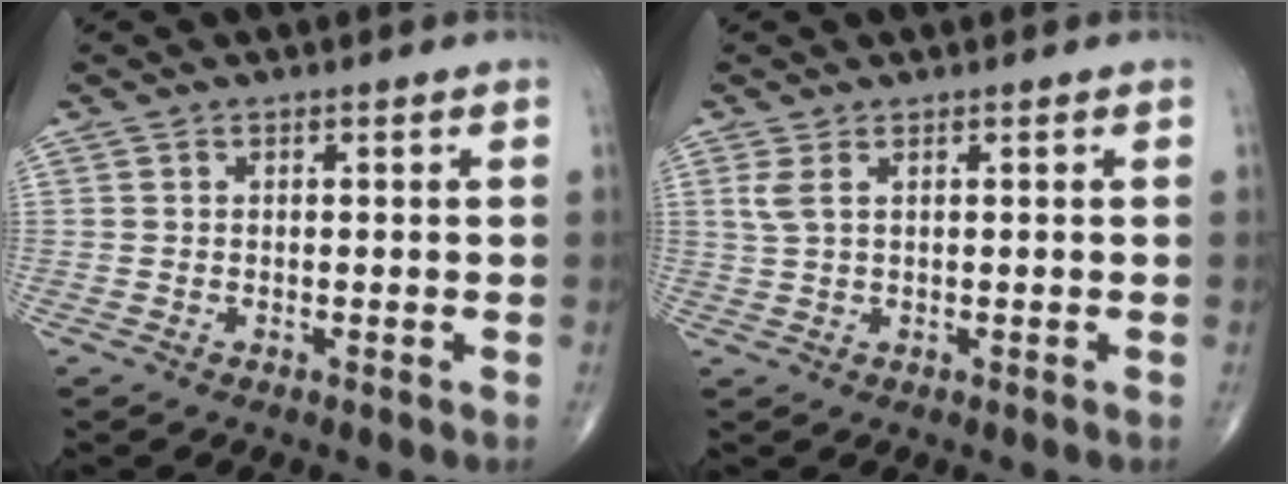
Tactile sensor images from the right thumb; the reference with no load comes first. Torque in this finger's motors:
{"motor_torque": [-0.15, 0.22, 0.44, 0.20, 0.00]}